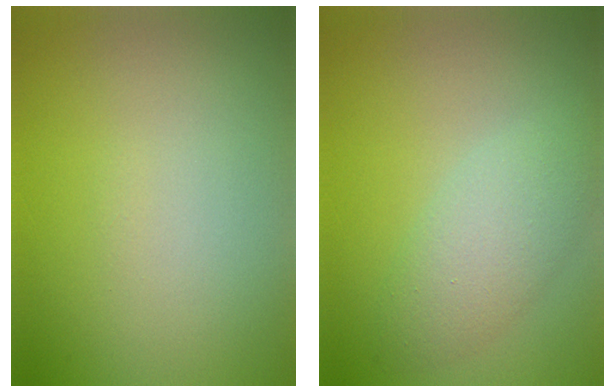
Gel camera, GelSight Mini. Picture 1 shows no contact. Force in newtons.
{"total": 3.8, "press": 3.7, "slide": 0.3}